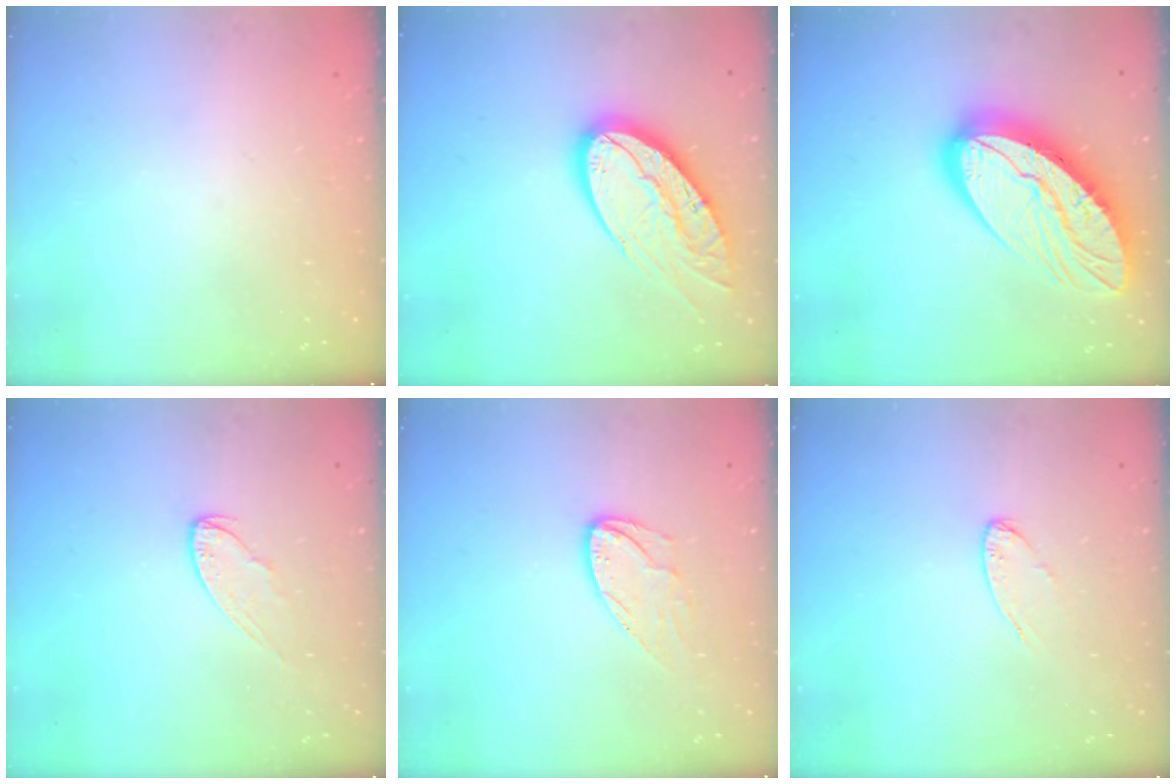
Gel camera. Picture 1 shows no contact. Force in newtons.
{"total": 17.6, "press": 17.5, "slide": 1.3}
{"total": 20.8, "press": 20.7, "slide": 2.0}
{"total": 6.5, "press": 6.5, "slide": 0.1}
{"total": 7.9, "press": 7.9, "slide": 0.3}
{"total": 7.1, "press": 7.1, "slide": 0.5}